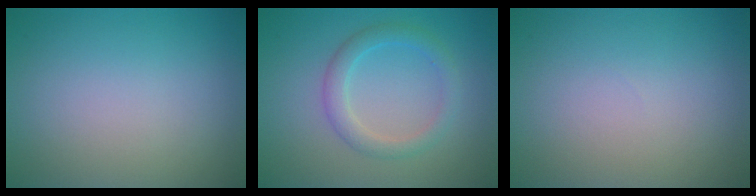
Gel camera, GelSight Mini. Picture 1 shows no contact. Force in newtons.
{"total": 2.6, "press": 2.6, "slide": 0.1}
{"total": 0.0}